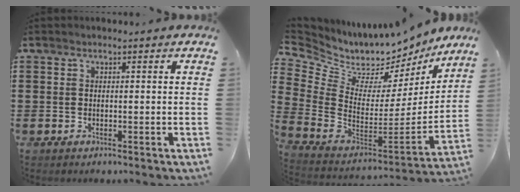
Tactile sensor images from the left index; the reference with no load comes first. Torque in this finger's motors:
{"motor_torque": [-0.28, 0.27, 0.05, 0.01]}